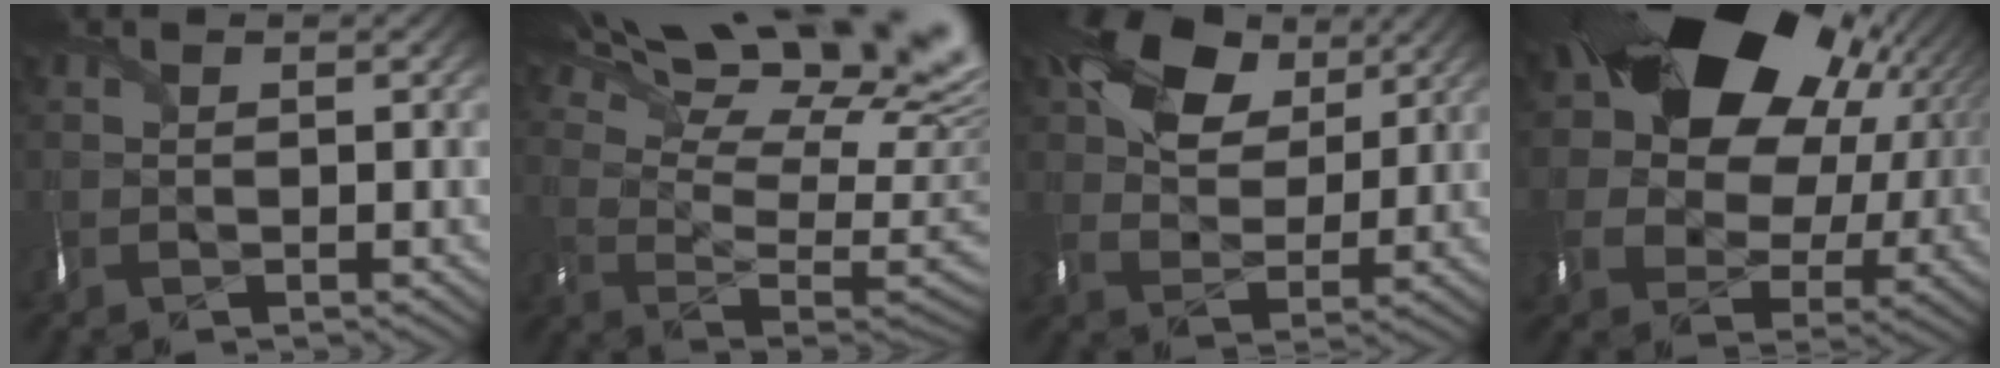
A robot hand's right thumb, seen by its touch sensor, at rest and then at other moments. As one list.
[{"total": 19.1, "force": [12.5, 6.1, 13.2], "torque": [-0.221, 0.044, 0.185]}, {"total": 10.6, "force": [4.9, 7.1, 6.1], "torque": [-0.120, 0.010, 0.083]}, {"total": 20.1, "force": [7.3, 15.0, 11.3], "torque": [-0.232, 0.026, 0.132]}]